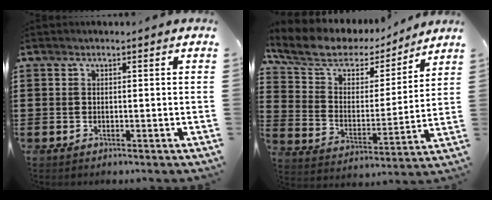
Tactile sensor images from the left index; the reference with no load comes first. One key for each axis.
{"total": 8.2, "fx": 6.6, "fy": 3.8, "fz": 3.2, "tx": -0.099, "ty": -0.034, "tz": 0.114}